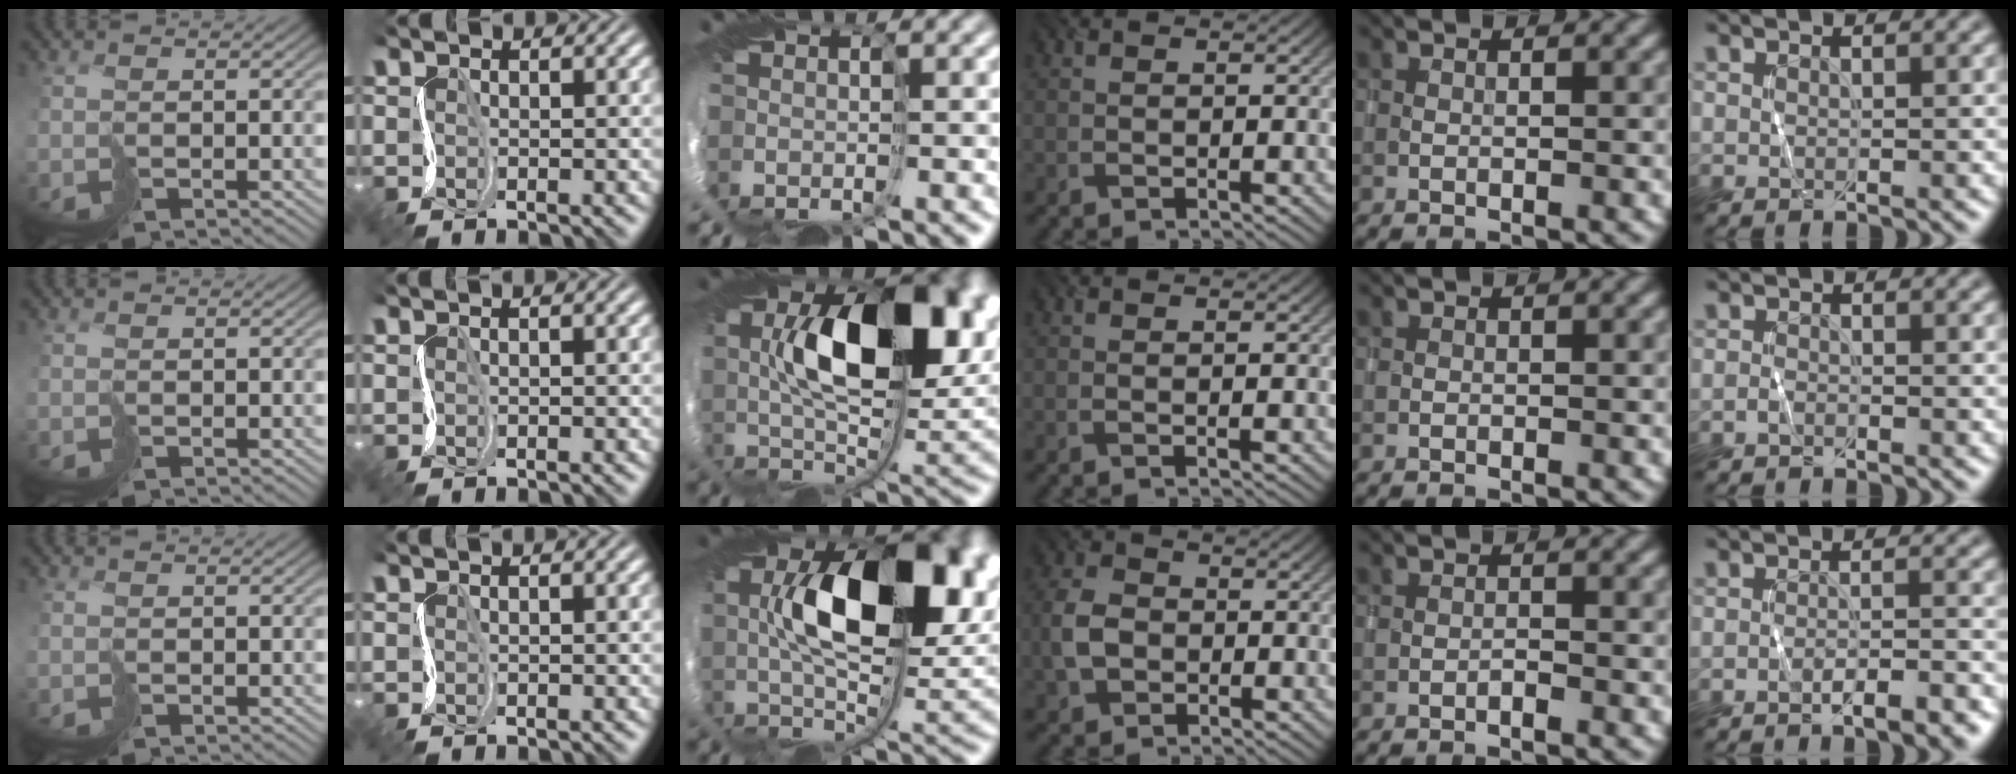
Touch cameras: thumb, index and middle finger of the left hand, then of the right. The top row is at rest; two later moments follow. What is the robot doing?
{"motion": "cut", "object": "wrapping paper"}